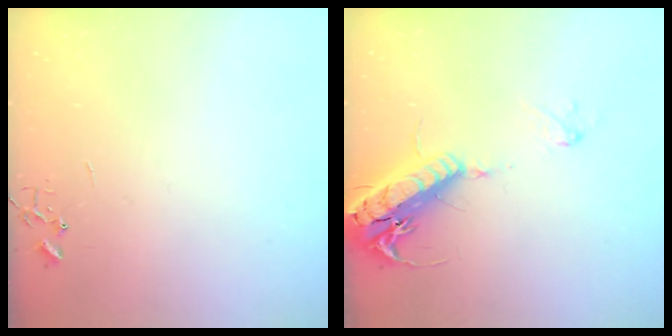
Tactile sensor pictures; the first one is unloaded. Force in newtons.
{"total": 19.9, "press": 19.5, "slide": 3.8}